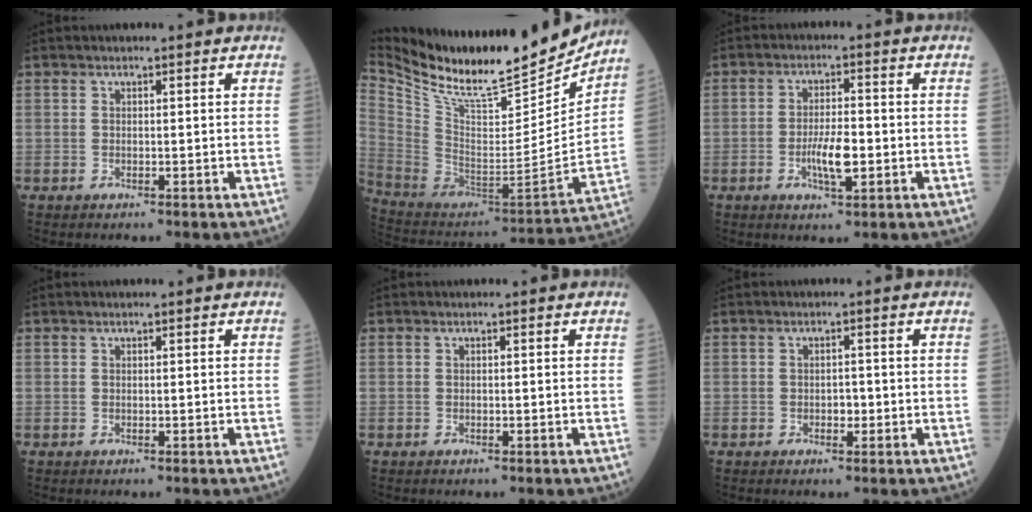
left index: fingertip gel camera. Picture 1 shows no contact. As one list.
[{"total": 25.4, "force": [22.3, 4.1, 11.5], "torque": [-0.215, -0.050, 0.360]}, {"total": 5.2, "force": [-1.6, 1.2, 4.8], "torque": [-0.090, -0.005, -0.028]}, {"total": 0.0}, {"total": 0.0}, {"total": 1.3, "force": [-0.6, 0.8, 0.9], "torque": [-0.010, -0.001, -0.010]}]